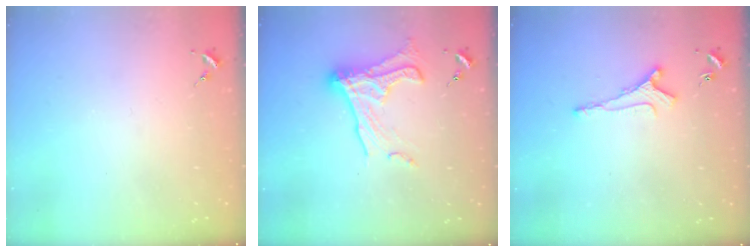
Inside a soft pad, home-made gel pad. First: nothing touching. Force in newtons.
{"total": 15.4, "press": 15.4, "slide": 1.3}
{"total": 4.5, "press": 4.4, "slide": 0.9}